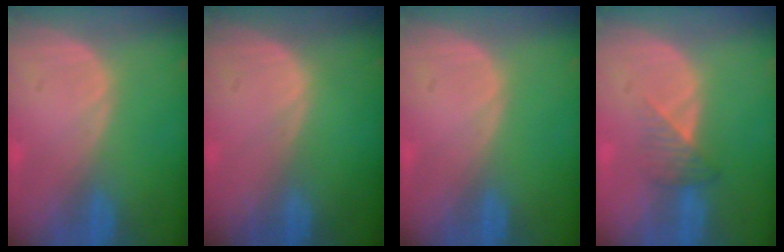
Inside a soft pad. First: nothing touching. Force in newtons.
{"total": 0.0}
{"total": 0.0}
{"total": 3.3, "press": 3.0, "slide": 1.5}